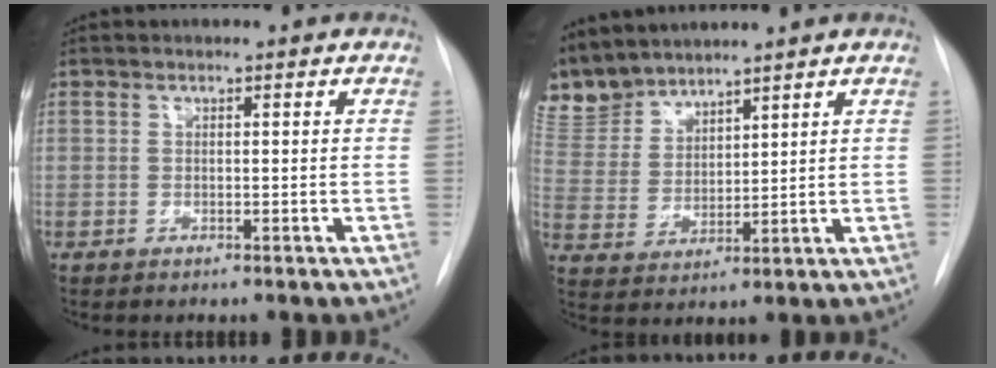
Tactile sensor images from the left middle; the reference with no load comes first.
{"total": 8.0, "force": [7.8, 1.6, 0.5], "torque": [-0.023, 0.003, 0.177]}